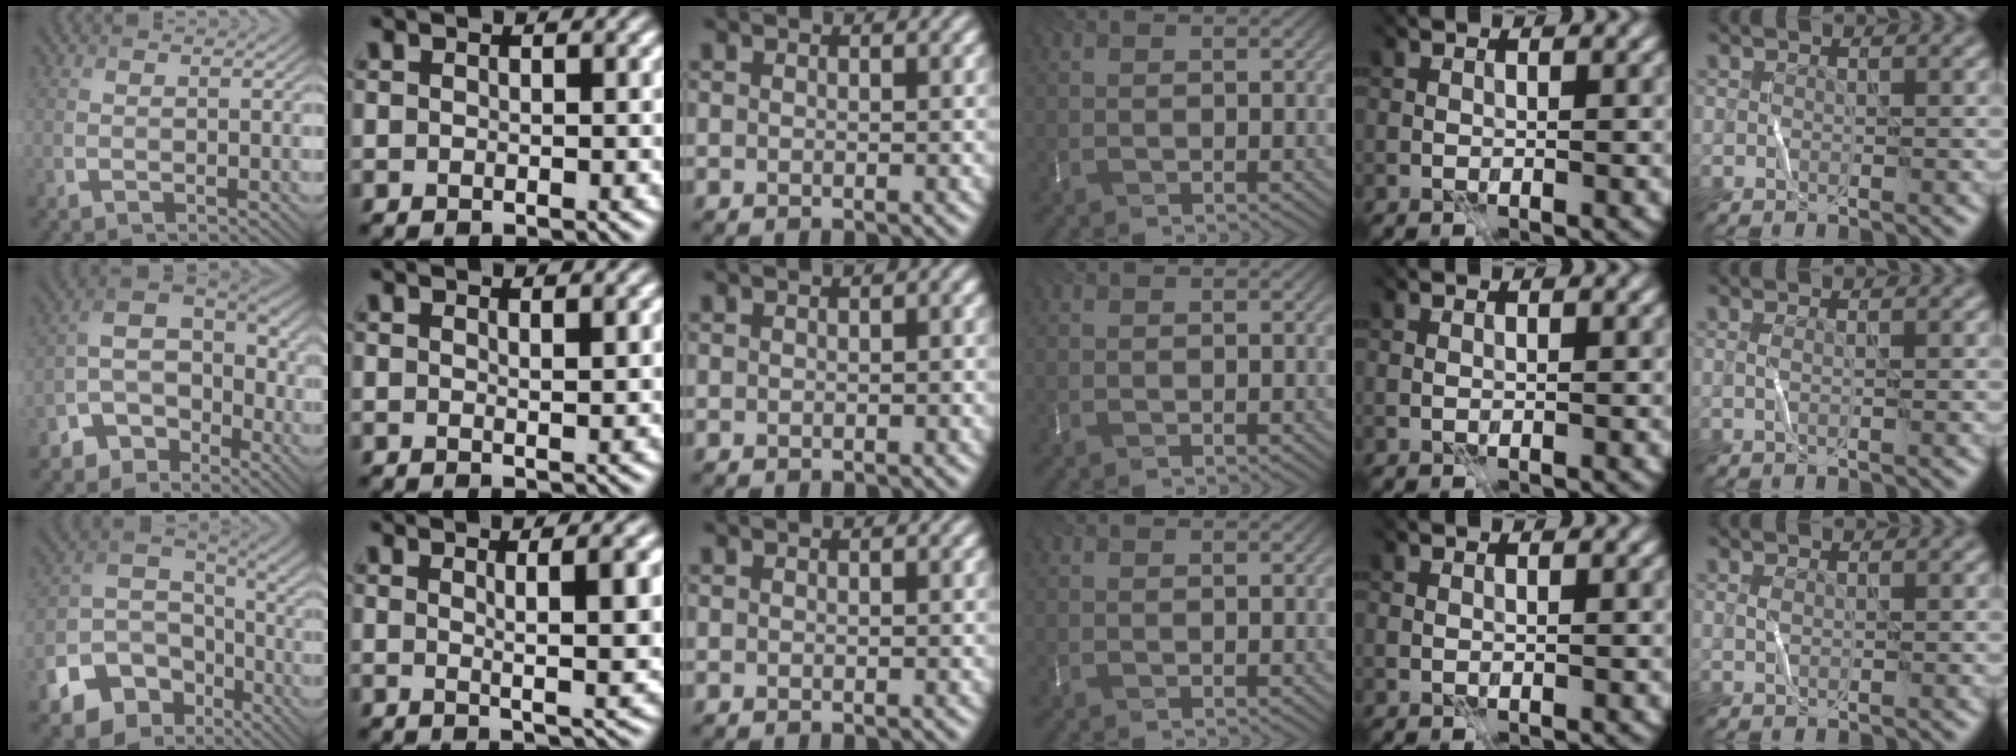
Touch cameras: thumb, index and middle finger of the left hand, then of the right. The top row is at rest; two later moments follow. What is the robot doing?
{"motion": "fold", "object": "bubble wrap"}